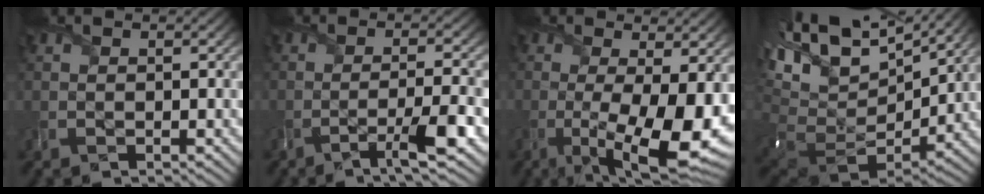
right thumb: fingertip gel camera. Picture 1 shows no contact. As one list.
[{"total": 5.7, "force": [-3.1, 0.7, 4.8], "torque": [-0.074, 0.008, -0.060]}, {"total": 12.2, "force": [-2.8, 3.5, 11.3], "torque": [-0.183, -0.013, -0.032]}, {"total": 17.3, "force": [5.3, 9.9, 13.2], "torque": [-0.250, 0.018, 0.152]}]